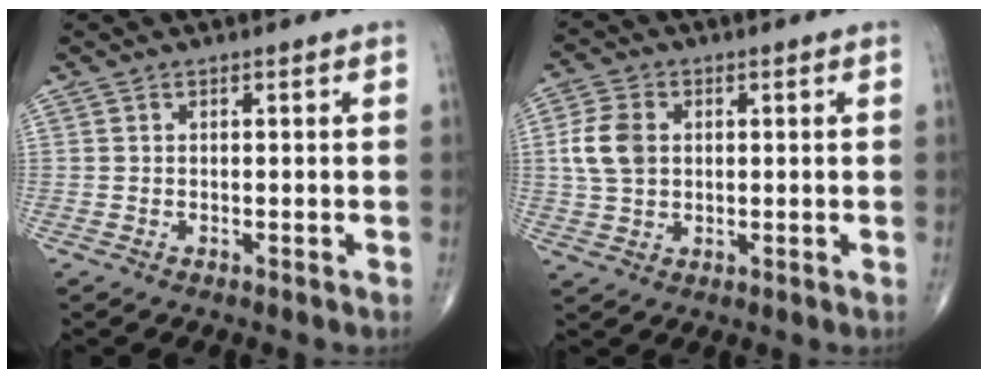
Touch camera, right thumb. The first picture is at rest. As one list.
[{"total": 7.1, "force": [1.0, 5.1, 4.8], "torque": [-0.093, 0.003, 0.020]}]